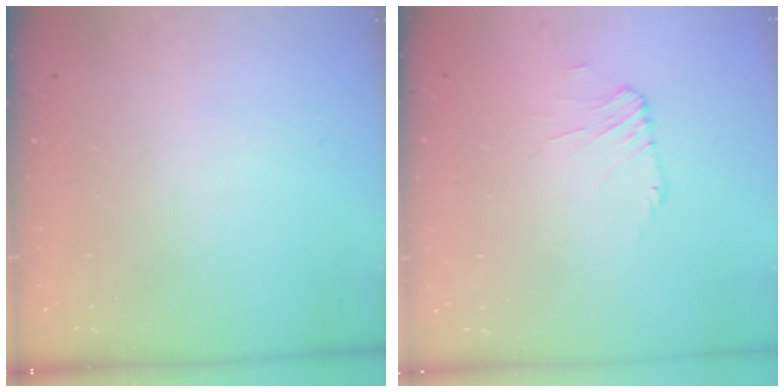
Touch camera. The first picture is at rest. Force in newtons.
{"total": 1.1, "press": 1.1, "slide": 0.3}